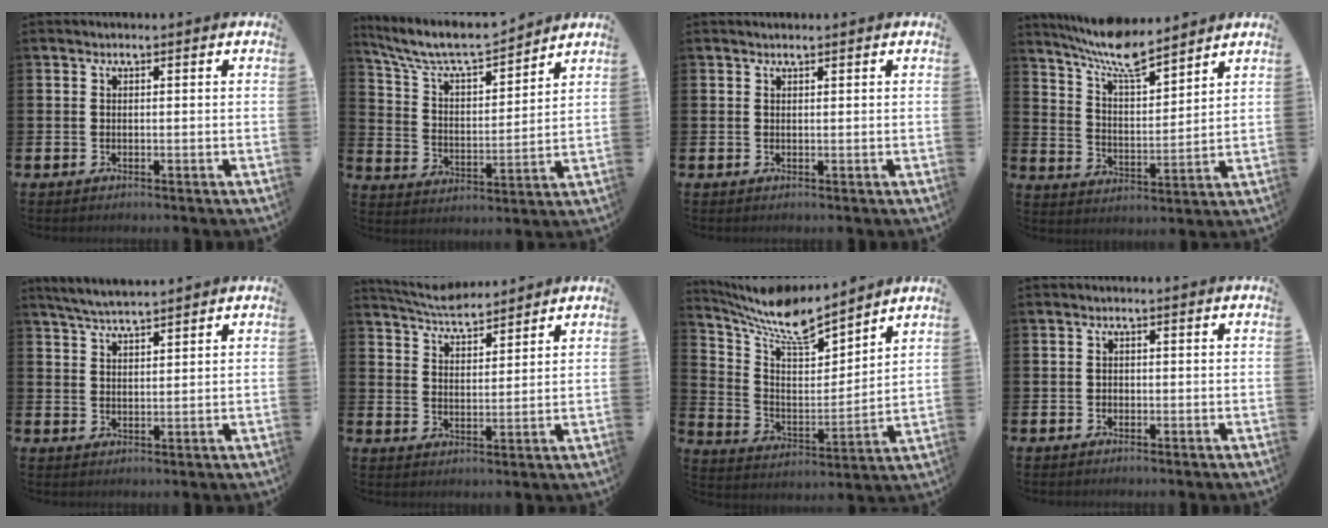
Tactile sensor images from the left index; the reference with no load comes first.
{"total": 8.2, "force": [7.6, 1.5, 2.6], "torque": [-0.091, -0.051, 0.132]}
{"total": 0.6, "force": [0.6, 0.0, 0.1], "torque": [-0.001, 0.001, 0.011]}
{"total": 9.0, "force": [8.3, 1.5, 3.3], "torque": [-0.099, -0.043, 0.151]}
{"total": 4.3, "force": [4.2, 0.1, 1.0], "torque": [-0.037, -0.013, 0.078]}
{"total": 5.2, "force": [5.1, 0.5, 0.8], "torque": [-0.038, -0.025, 0.092]}
{"total": 9.7, "force": [8.8, 1.8, 3.8], "torque": [-0.115, -0.057, 0.154]}
{"total": 0.6, "force": [-0.2, 0.6, 0.1], "torque": [-0.002, 0.005, -0.006]}